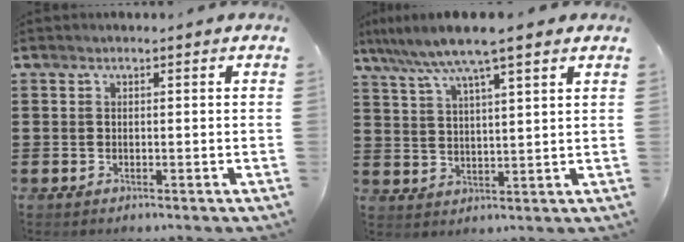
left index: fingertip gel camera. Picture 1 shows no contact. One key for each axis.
{"total": 7.7, "fx": 6.0, "fy": 0.1, "fz": 4.8, "tx": -0.111, "ty": -0.019, "tz": 0.105}